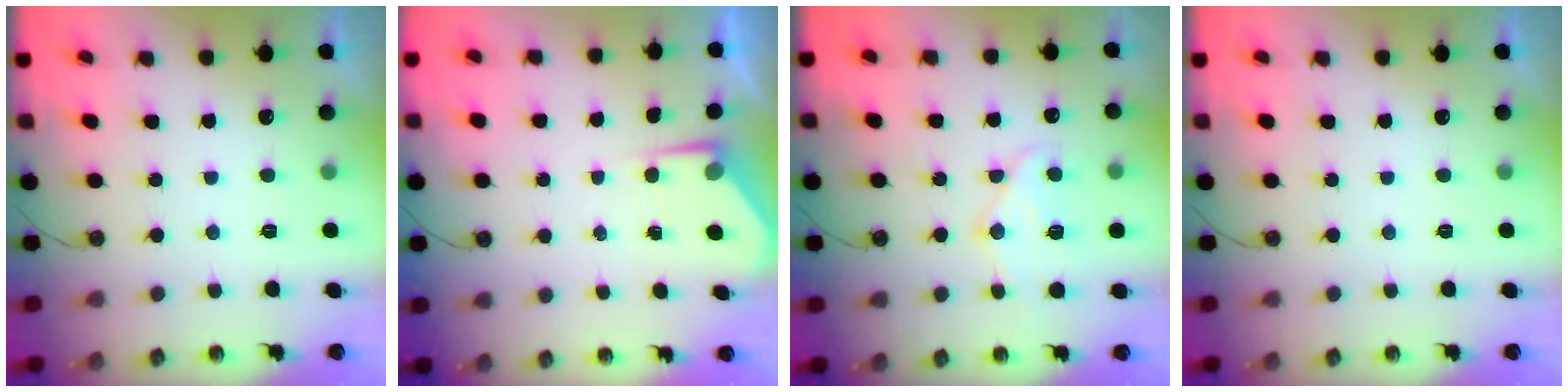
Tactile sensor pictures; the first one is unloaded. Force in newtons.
{"total": 3.7, "press": 3.6, "slide": 0.5}
{"total": 12.1, "press": 12.0, "slide": 1.4}
{"total": 0.0}